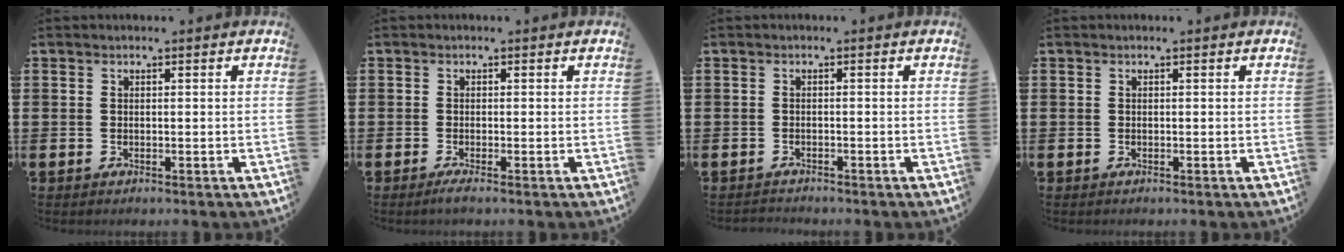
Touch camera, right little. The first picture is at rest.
{"total": 1.0, "force": [-0.4, 0.1, 0.9], "torque": [-0.014, -0.003, -0.008]}
{"total": 0.7, "force": [-0.7, 0.1, -0.1], "torque": [-0.002, -0.001, -0.014]}
{"total": 0.0}